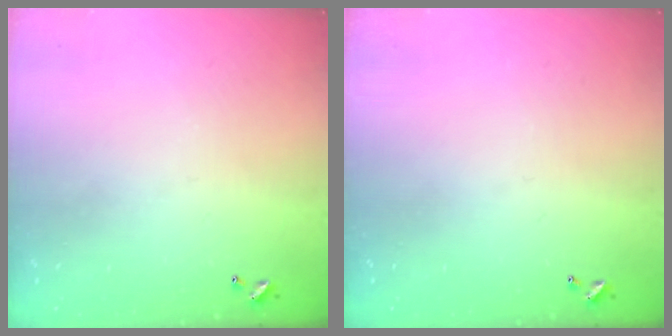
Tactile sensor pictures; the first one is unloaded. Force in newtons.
{"total": 0.0}